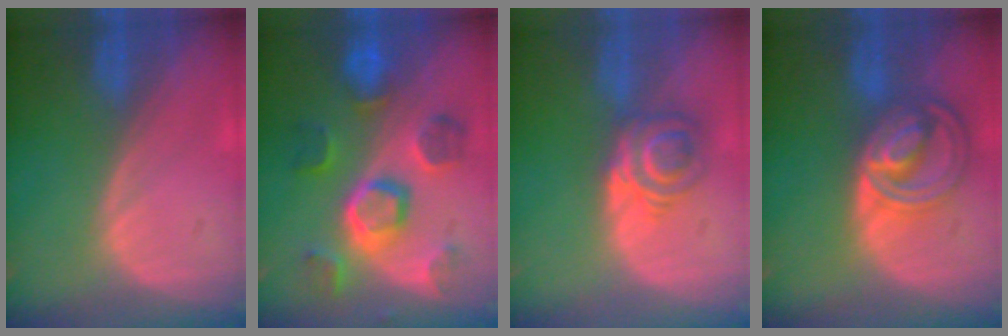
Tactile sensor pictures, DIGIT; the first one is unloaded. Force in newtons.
{"total": 9.4, "press": 9.0, "slide": 2.7}
{"total": 6.3, "press": 5.4, "slide": 3.2}
{"total": 8.5, "press": 7.3, "slide": 4.4}